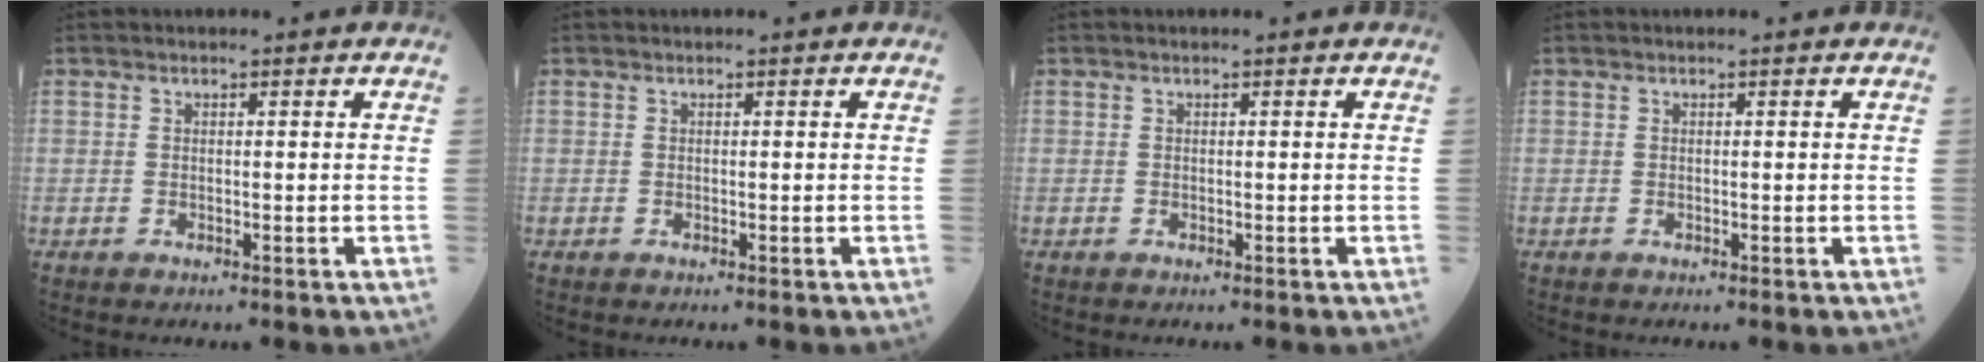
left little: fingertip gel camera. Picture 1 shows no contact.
{"total": 0.0}
{"total": 0.0}
{"total": 0.0}